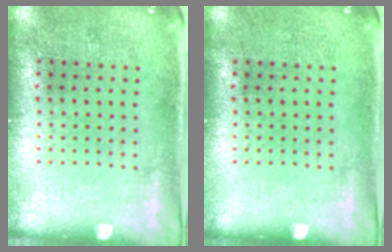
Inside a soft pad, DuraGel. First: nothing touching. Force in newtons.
{"total": 0.0}